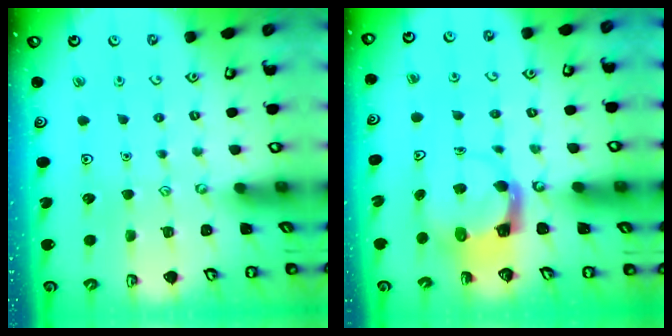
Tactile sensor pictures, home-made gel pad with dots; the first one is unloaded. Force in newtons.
{"total": 3.7, "press": 3.6, "slide": 0.5}